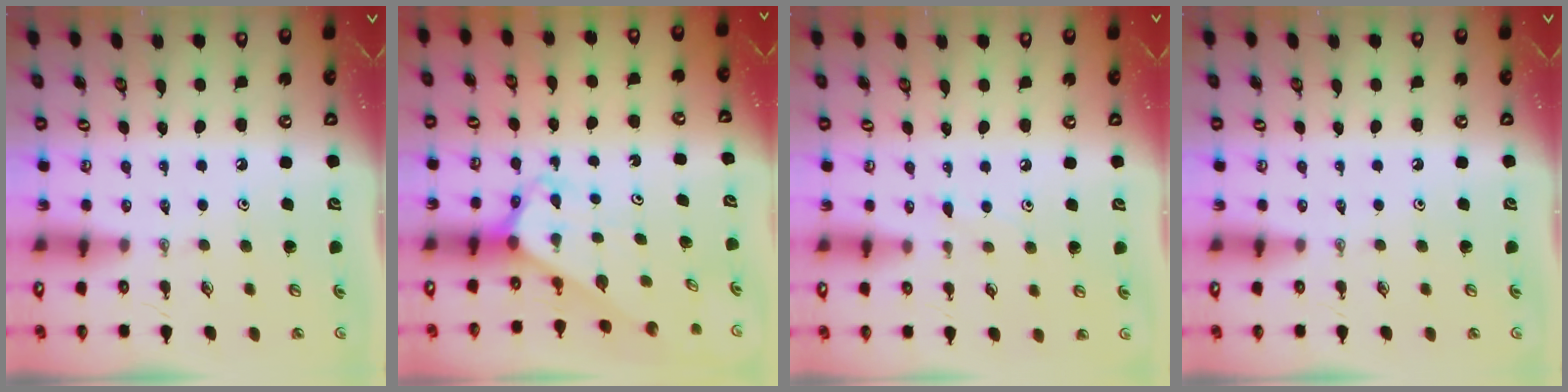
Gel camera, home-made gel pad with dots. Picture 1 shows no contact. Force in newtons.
{"total": 2.8, "press": 2.8, "slide": 0.2}
{"total": 6.7, "press": 6.6, "slide": 0.7}
{"total": 0.0}